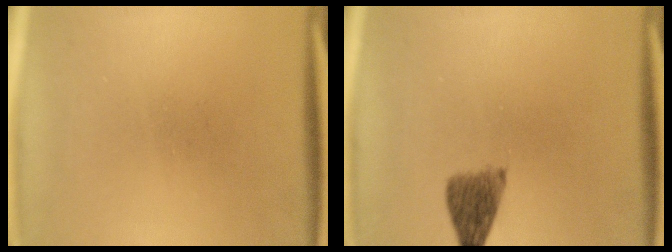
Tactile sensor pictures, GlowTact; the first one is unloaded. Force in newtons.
{"total": 4.5}